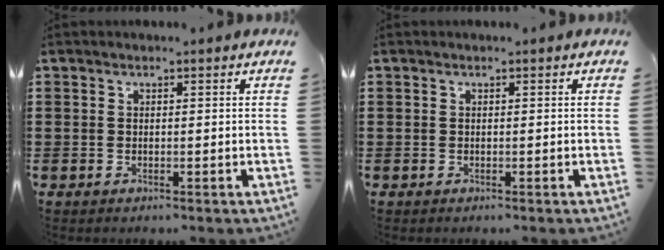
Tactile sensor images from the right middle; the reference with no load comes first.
{"total": 0.0}